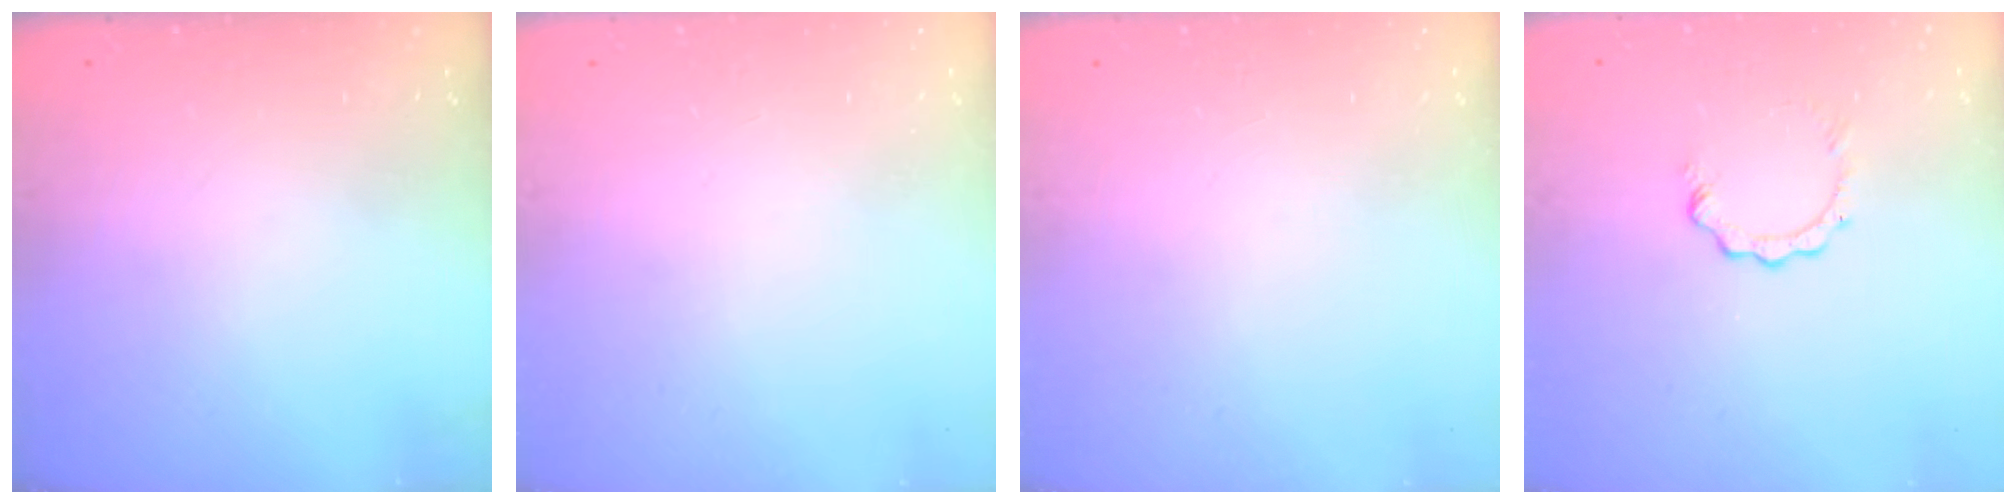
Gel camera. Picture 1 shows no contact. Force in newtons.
{"total": 0.0}
{"total": 0.0}
{"total": 3.3, "press": 3.3, "slide": 0.4}